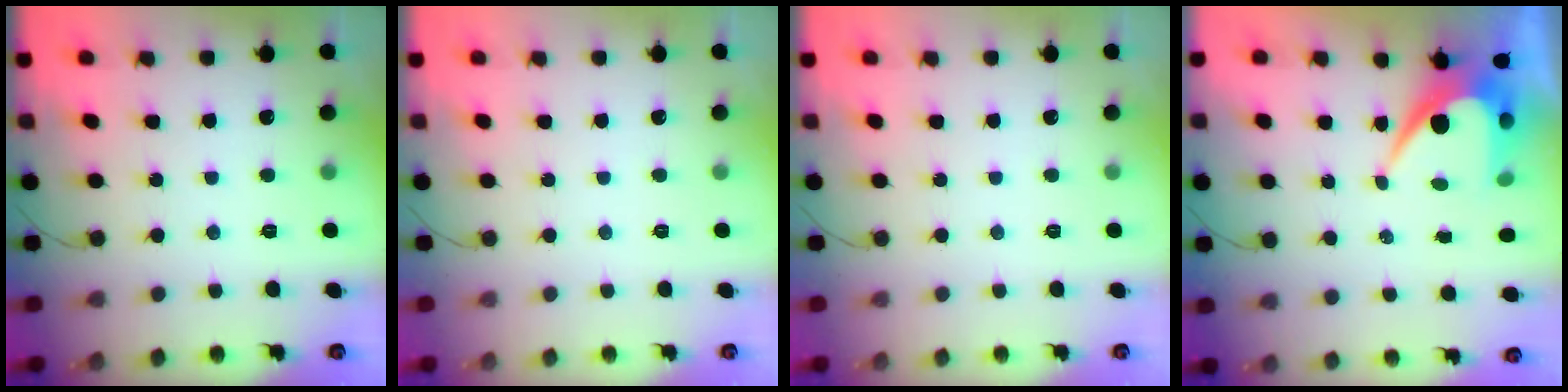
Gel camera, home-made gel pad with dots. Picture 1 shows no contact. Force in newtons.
{"total": 0.0}
{"total": 0.0}
{"total": 9.1, "press": 9.1, "slide": 0.7}